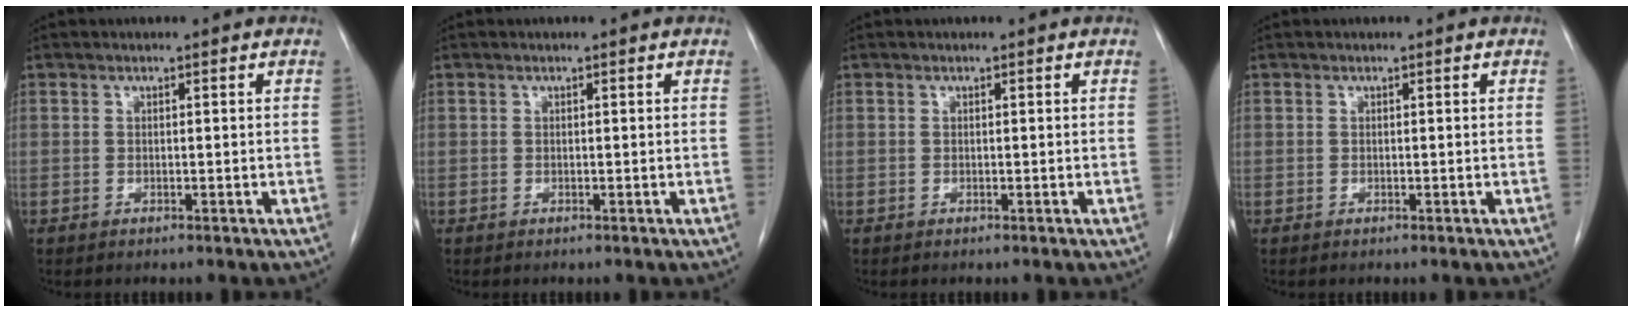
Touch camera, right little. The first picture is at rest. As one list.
[{"total": 0.0}, {"total": 0.0}, {"total": 0.0}]